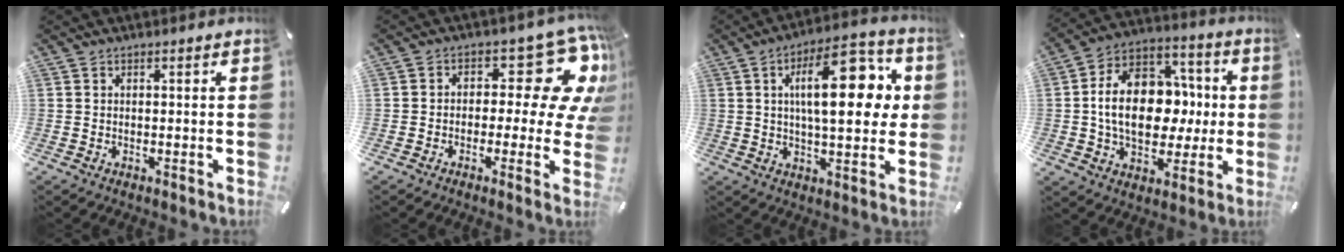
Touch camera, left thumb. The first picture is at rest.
{"total": 14.5, "force": [5.3, 7.3, 11.3], "torque": [-0.141, -0.041, 0.080]}
{"total": 19.1, "force": [4.8, 7.9, 16.7], "torque": [-0.251, -0.003, 0.069]}
{"total": 17.9, "force": [-0.6, 13.2, 12.1], "torque": [-0.230, 0.014, -0.008]}